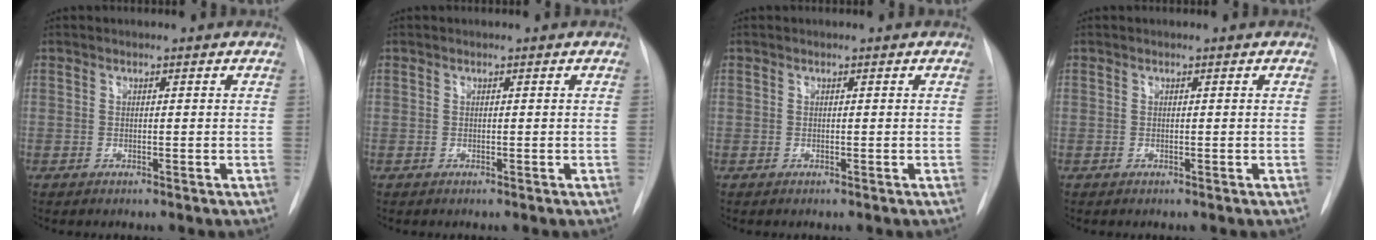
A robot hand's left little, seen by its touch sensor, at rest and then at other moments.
{"total": 0.0}
{"total": 0.0}
{"total": 0.0}